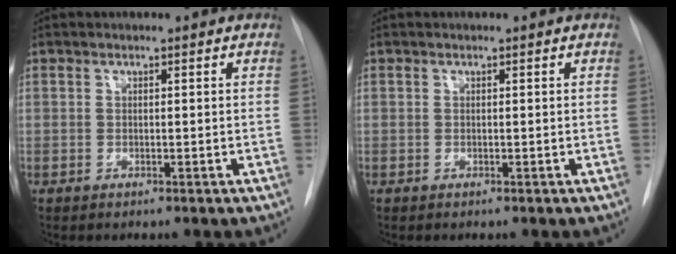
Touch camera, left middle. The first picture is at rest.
{"total": 0.0}